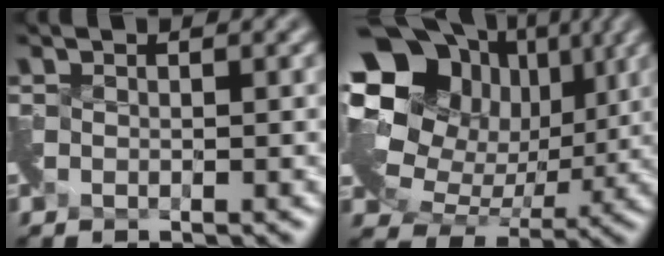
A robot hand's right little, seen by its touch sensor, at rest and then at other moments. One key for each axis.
{"total": 15.7, "fx": 5.5, "fy": 12.1, "fz": 8.4, "tx": -0.197, "ty": 0.043, "tz": 0.097}